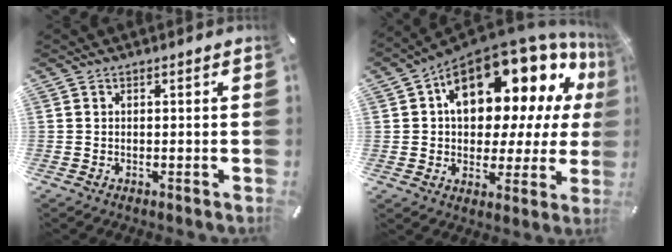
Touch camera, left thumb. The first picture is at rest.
{"total": 20.6, "force": [9.9, 11.5, 14.0], "torque": [-0.209, -0.079, 0.165]}